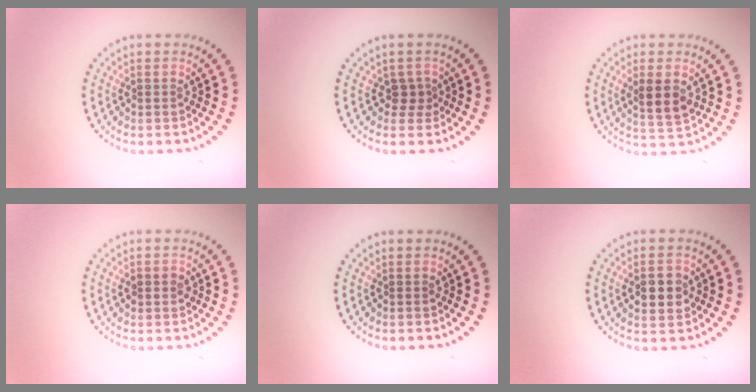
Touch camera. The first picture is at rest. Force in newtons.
{"total": 1.4, "press": 0.9, "slide": 1.1}
{"total": 2.9, "press": 2.7, "slide": 0.9}
{"total": 0.9, "press": 0.9, "slide": 0.1}
{"total": 0.0}
{"total": 2.9, "press": 2.9, "slide": 0.2}